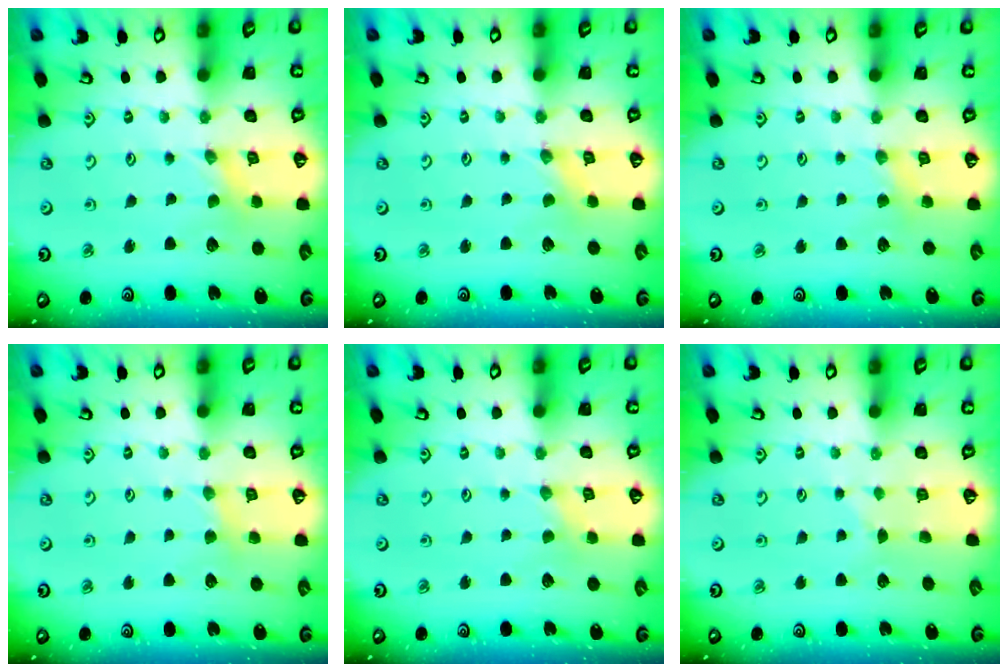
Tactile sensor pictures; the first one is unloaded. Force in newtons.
{"total": 0.0}
{"total": 2.9, "press": 2.9, "slide": 0.4}
{"total": 3.0, "press": 3.0, "slide": 0.4}
{"total": 0.0}
{"total": 2.5, "press": 2.5, "slide": 0.4}